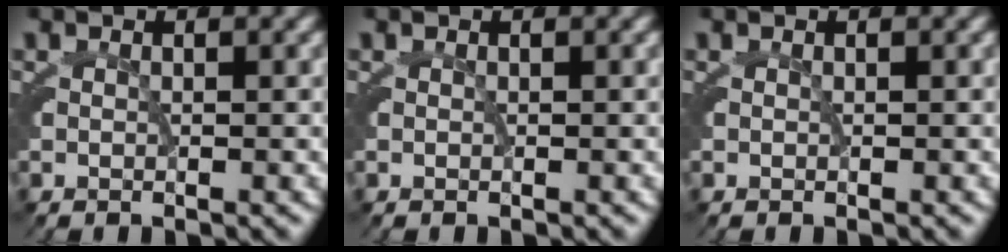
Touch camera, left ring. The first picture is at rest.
{"total": 0.0}
{"total": 0.0}